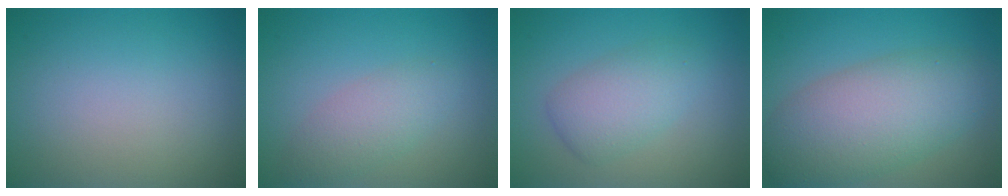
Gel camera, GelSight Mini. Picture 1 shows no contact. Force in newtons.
{"total": 2.8, "press": 2.8, "slide": 0.0}
{"total": 3.5, "press": 3.5, "slide": 0.1}
{"total": 7.9, "press": 7.9, "slide": 0.3}